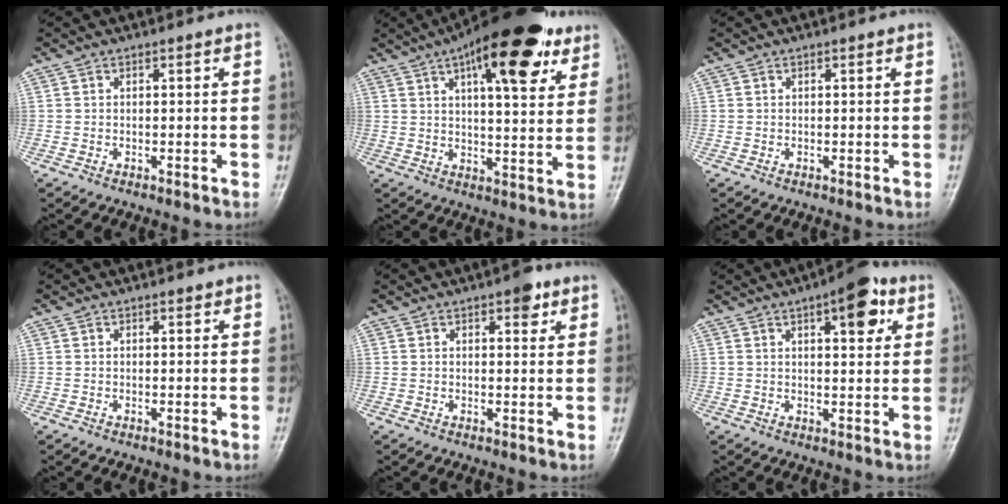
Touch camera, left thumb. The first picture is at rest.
{"total": 20.6, "force": [11.0, 7.5, 15.7], "torque": [-0.205, -0.020, 0.159]}
{"total": 0.0}
{"total": 0.8, "force": [0.6, 0.4, 0.4], "torque": [-0.004, -0.003, 0.005]}
{"total": 3.7, "force": [2.2, 1.7, 2.5], "torque": [-0.020, -0.007, 0.025]}
{"total": 9.1, "force": [4.2, 3.6, 7.2], "torque": [-0.073, -0.011, 0.052]}